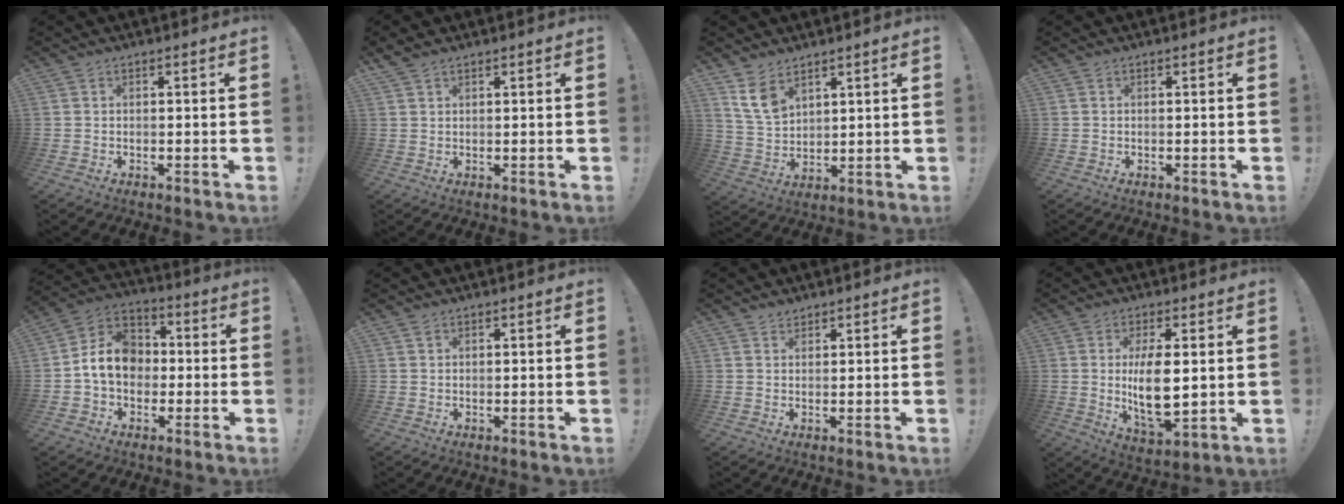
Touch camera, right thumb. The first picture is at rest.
{"total": 2.0, "force": [1.7, 0.7, 0.7], "torque": [-0.007, -0.010, 0.031]}
{"total": 9.2, "force": [6.0, 5.6, 4.2], "torque": [-0.080, -0.026, 0.121]}
{"total": 0.0}
{"total": 12.6, "force": [-0.7, 10.0, 7.6], "torque": [-0.122, 0.021, -0.003]}
{"total": 0.8, "force": [0.6, 0.4, 0.3], "torque": [-0.001, -0.002, 0.010]}
{"total": 1.6, "force": [1.4, 0.7, 0.3], "torque": [0.005, -0.009, 0.025]}
{"total": 12.4, "force": [1.5, 5.6, 11.0], "torque": [-0.198, -0.023, 0.021]}